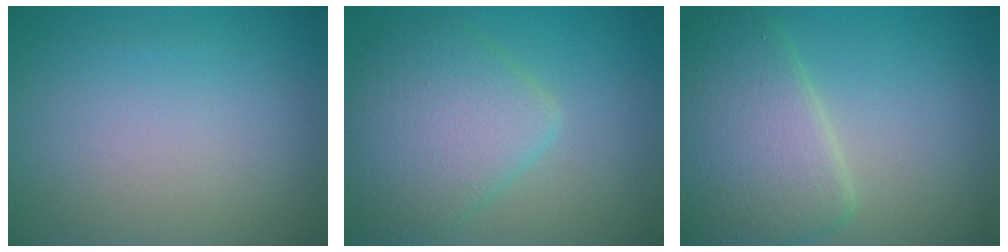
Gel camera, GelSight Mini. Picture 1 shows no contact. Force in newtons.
{"total": 6.2, "press": 6.2, "slide": 0.2}
{"total": 7.2, "press": 7.2, "slide": 0.3}